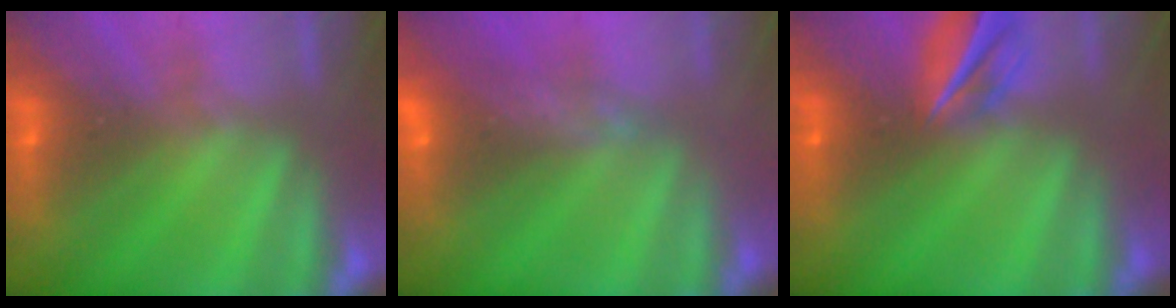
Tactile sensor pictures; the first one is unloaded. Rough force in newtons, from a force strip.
{"total": 8.6}
{"total": 7.0}